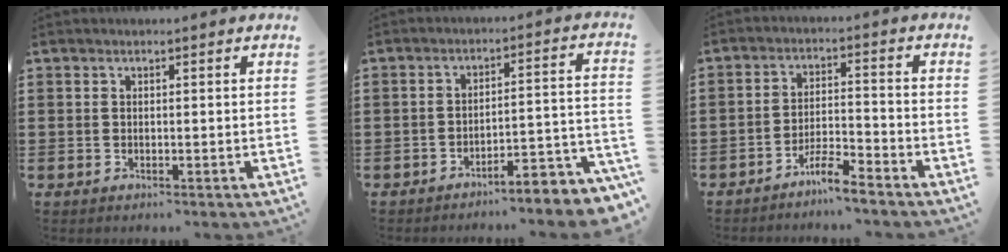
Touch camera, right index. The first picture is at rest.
{"total": 4.3, "force": [-4.1, -0.2, 1.4], "torque": [-0.026, -0.019, -0.085]}
{"total": 4.9, "force": [-4.4, 0.1, 2.1], "torque": [-0.046, 0.002, -0.086]}